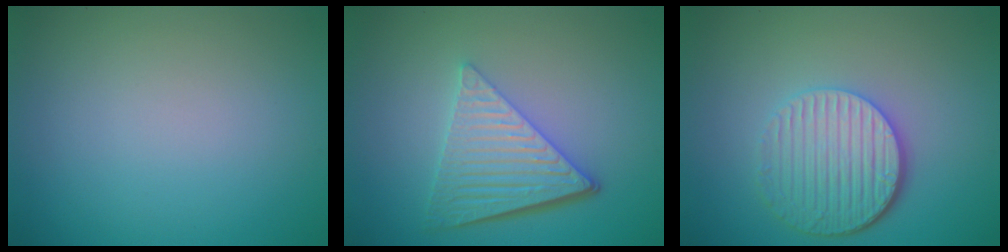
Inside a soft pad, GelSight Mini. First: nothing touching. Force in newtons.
{"total": 5.8, "press": 4.3, "slide": 4.0}
{"total": 5.5, "press": 4.2, "slide": 3.5}